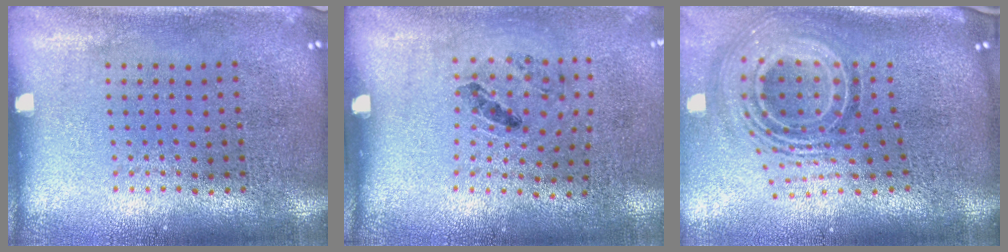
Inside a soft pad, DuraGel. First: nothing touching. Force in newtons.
{"total": 1.2, "press": 0.7, "slide": 0.9}
{"total": 2.3, "press": 1.5, "slide": 1.7}